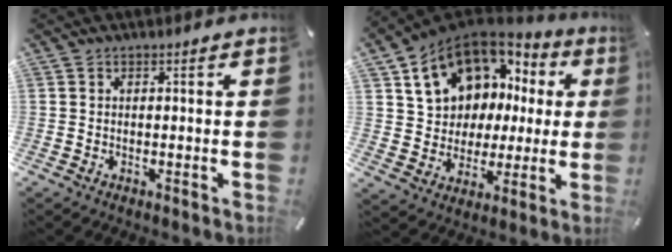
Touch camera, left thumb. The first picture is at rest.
{"total": 14.8, "force": [7.5, 11.3, 5.7], "torque": [-0.112, -0.050, 0.149]}